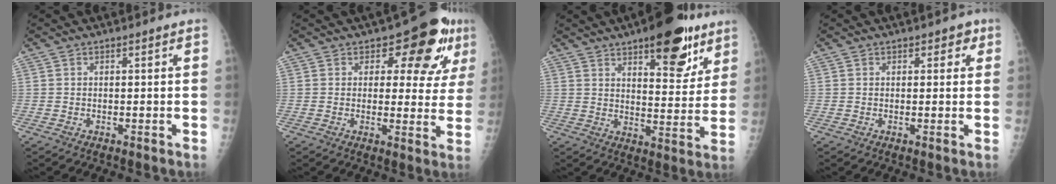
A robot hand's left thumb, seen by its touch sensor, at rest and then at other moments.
{"total": 11.0, "force": [5.3, 6.2, 7.4], "torque": [-0.045, -0.020, 0.062]}
{"total": 16.3, "force": [9.7, 6.5, 11.4], "torque": [-0.107, -0.047, 0.137]}
{"total": 2.3, "force": [1.2, 1.7, 1.1], "torque": [0.011, -0.002, 0.009]}